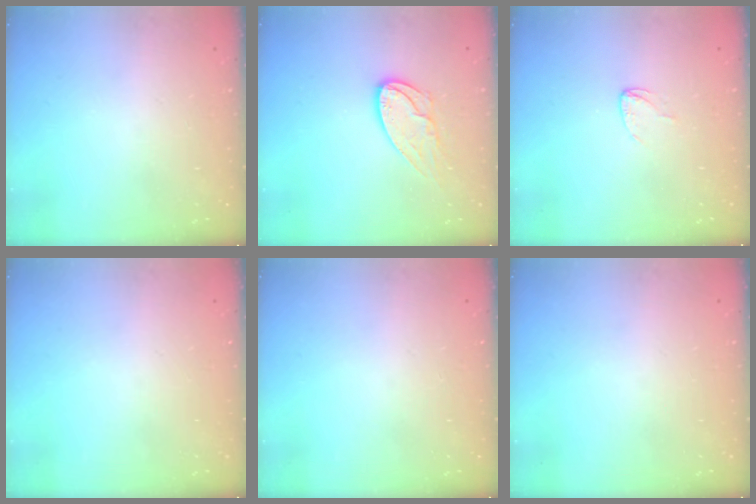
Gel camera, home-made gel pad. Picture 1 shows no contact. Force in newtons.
{"total": 11.2, "press": 11.1, "slide": 0.9}
{"total": 4.0, "press": 4.0, "slide": 0.3}
{"total": 0.0}
{"total": 0.0}
{"total": 0.0}